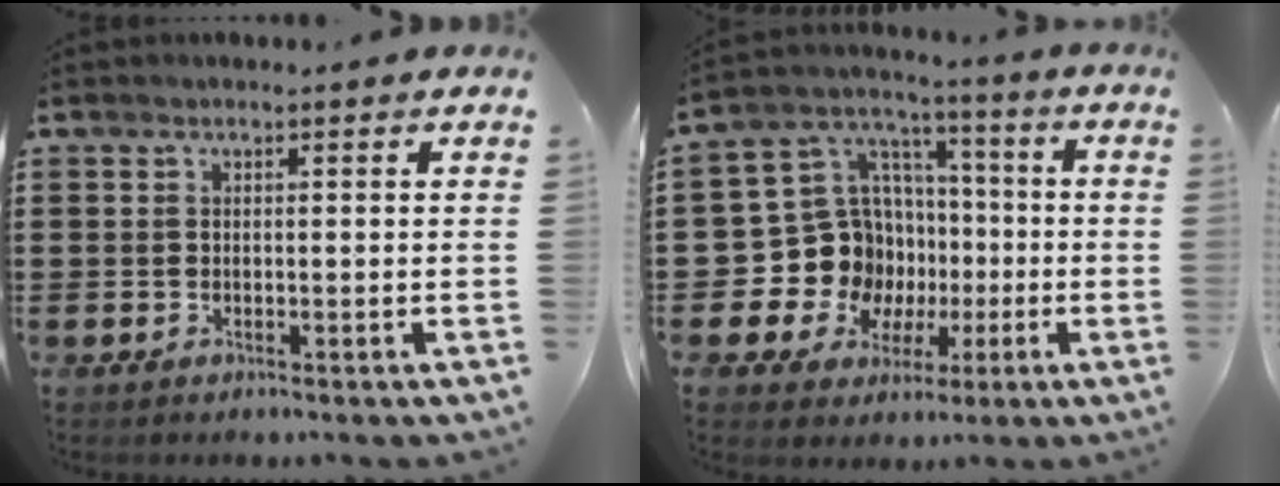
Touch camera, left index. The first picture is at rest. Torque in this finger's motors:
{"motor_torque": [1.75, 0.39, 0.49, 0.02]}